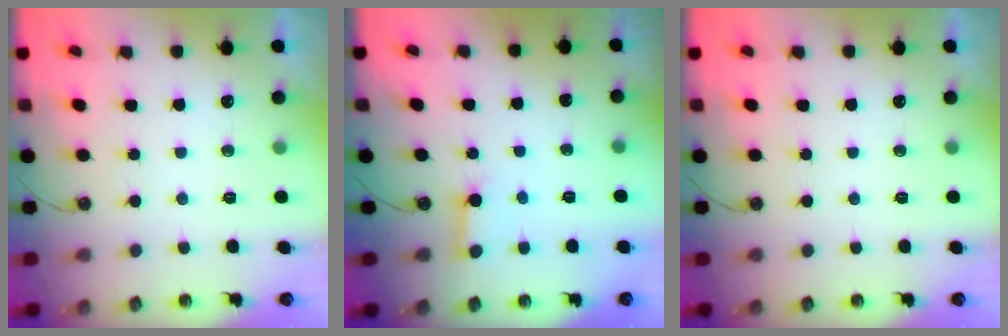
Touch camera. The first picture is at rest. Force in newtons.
{"total": 3.4, "press": 3.4, "slide": 0.5}
{"total": 0.0}